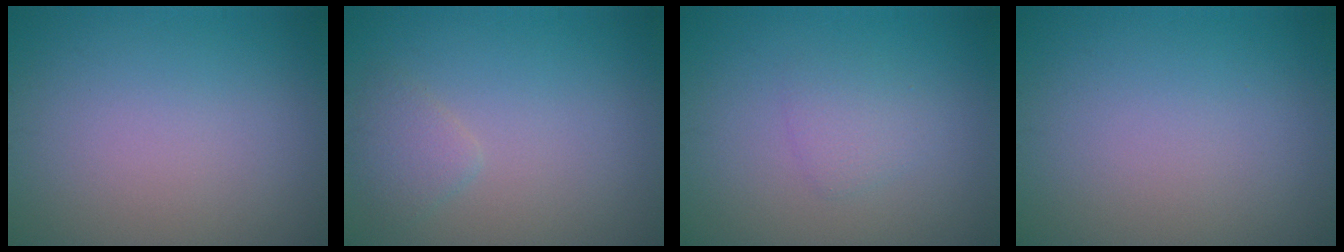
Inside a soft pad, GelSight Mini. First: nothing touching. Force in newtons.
{"total": 1.5, "press": 1.5, "slide": 0.1}
{"total": 1.5, "press": 1.5, "slide": 0.0}
{"total": 0.0}